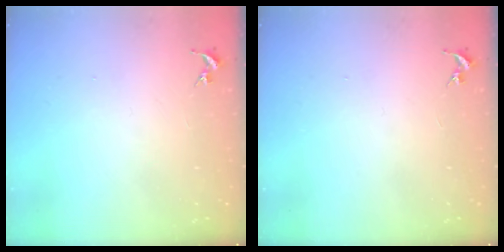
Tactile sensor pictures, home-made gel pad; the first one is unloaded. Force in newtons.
{"total": 0.0}